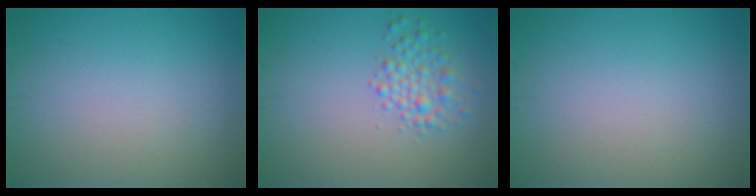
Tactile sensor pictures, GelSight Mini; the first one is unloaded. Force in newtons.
{"total": 2.5, "press": 2.5, "slide": 0.0}
{"total": 0.0}